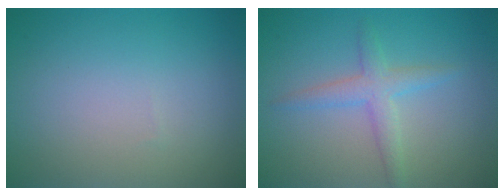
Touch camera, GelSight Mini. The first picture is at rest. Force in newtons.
{"total": 2.6, "press": 2.6, "slide": 0.0}